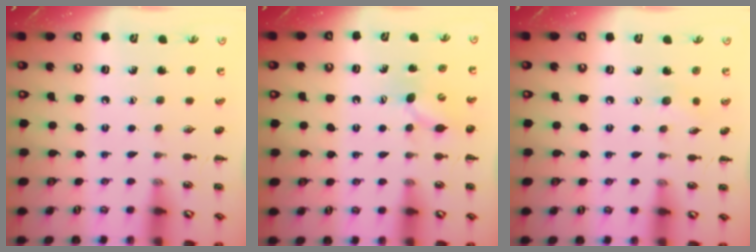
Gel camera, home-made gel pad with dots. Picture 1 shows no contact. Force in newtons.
{"total": 6.0, "press": 5.9, "slide": 1.4}
{"total": 4.7, "press": 4.6, "slide": 1.0}